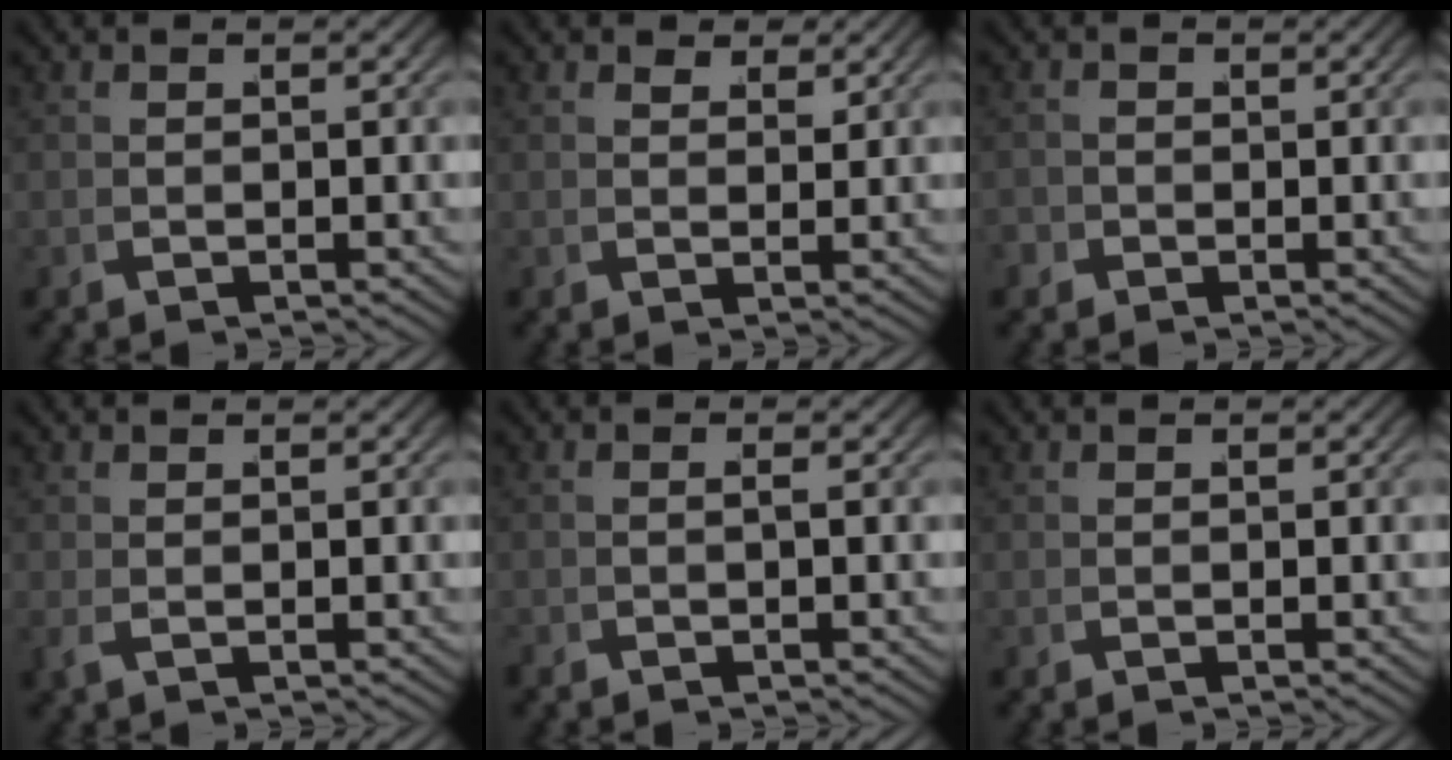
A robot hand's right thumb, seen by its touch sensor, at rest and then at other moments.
{"total": 1.9, "force": [1.7, 0.8, 0.4], "torque": [0.004, -0.005, 0.031]}
{"total": 1.1, "force": [-0.5, 0.9, -0.3], "torque": [0.009, -0.009, -0.009]}
{"total": 0.6, "force": [0.2, 0.1, 0.5], "torque": [-0.021, -0.002, 0.008]}
{"total": 0.6, "force": [-0.4, 0.2, 0.4], "torque": [-0.011, 0.001, -0.007]}
{"total": 0.0}